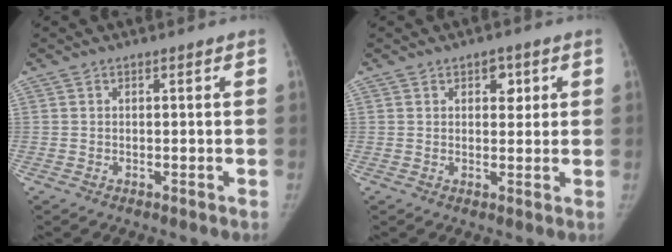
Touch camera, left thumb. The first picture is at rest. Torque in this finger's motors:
{"motor_torque": [0.56, 0.07, 0.36, -0.53, 0.06]}